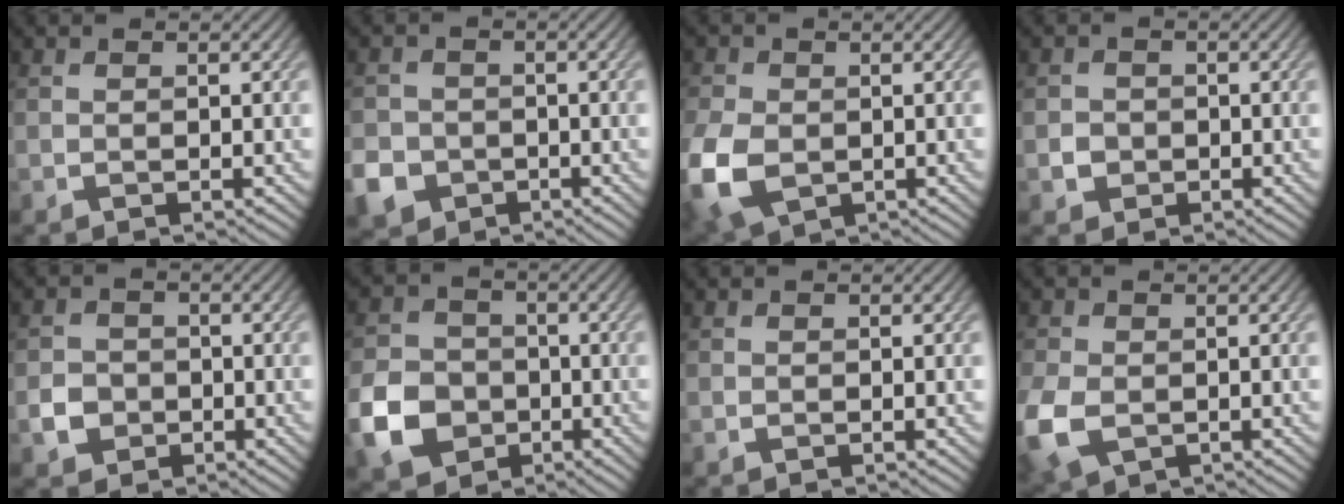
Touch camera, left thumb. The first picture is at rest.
{"total": 5.3, "force": [-2.5, 4.3, 1.7], "torque": [-0.047, -0.013, -0.056]}
{"total": 8.8, "force": [-2.1, 6.2, 5.9], "torque": [-0.182, -0.023, -0.042]}
{"total": 2.0, "force": [-0.6, 1.9, 0.5], "torque": [-0.003, -0.004, -0.013]}
{"total": 3.0, "force": [-1.1, 2.7, 0.9], "torque": [-0.019, -0.001, -0.020]}
{"total": 8.0, "force": [-3.0, 6.4, 3.7], "torque": [-0.096, -0.014, -0.069]}
{"total": 0.0}
{"total": 6.7, "force": [-1.9, 4.6, 4.5], "torque": [-0.135, -0.019, -0.039]}